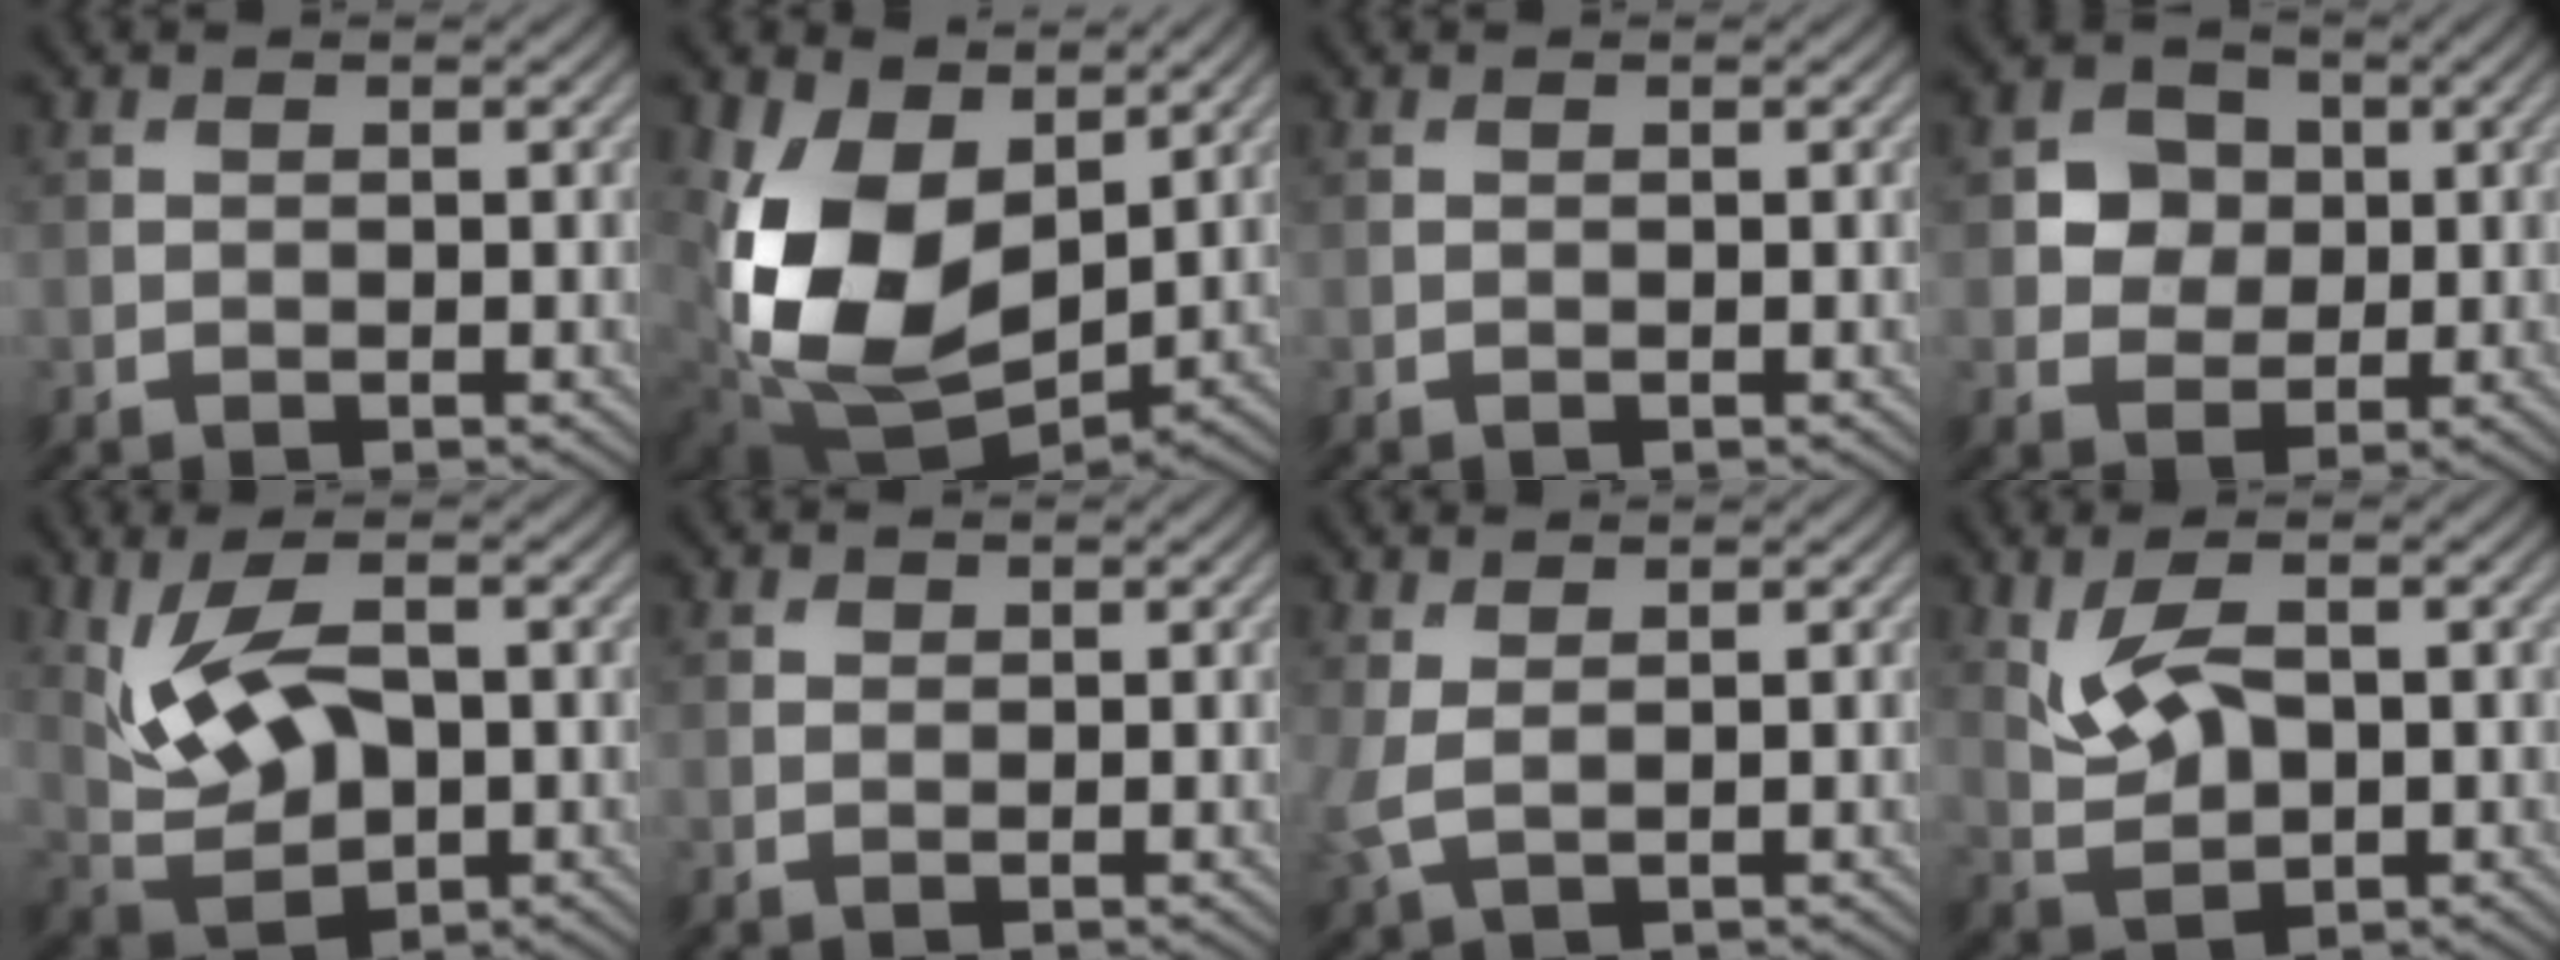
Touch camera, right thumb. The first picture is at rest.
{"total": 13.5, "force": [2.7, 9.3, 9.3], "torque": [-0.218, -0.012, 0.057]}
{"total": 0.0}
{"total": 4.9, "force": [0.8, 4.4, 2.0], "torque": [-0.042, 0.007, 0.001]}
{"total": 9.0, "force": [2.2, 4.6, 7.4], "torque": [-0.156, 0.005, 0.036]}
{"total": 0.6, "force": [0.4, 0.4, 0.1], "torque": [-0.002, -0.003, 0.008]}
{"total": 2.8, "force": [1.2, 1.1, 2.2], "torque": [-0.066, 0.001, 0.025]}
{"total": 5.9, "force": [1.7, 3.0, 4.7], "torque": [-0.106, 0.002, 0.035]}